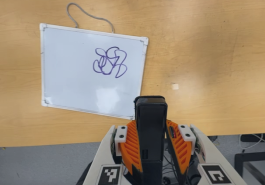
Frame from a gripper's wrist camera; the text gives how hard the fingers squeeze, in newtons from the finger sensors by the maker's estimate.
{"total": 4.6, "left": 3.3, "right": 6.0}